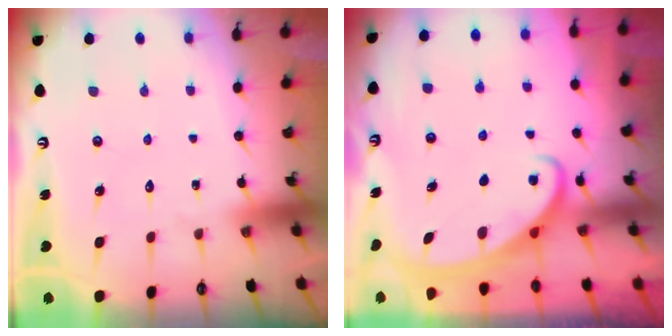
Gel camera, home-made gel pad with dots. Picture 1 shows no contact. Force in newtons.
{"total": 2.5, "press": 2.5, "slide": 0.3}